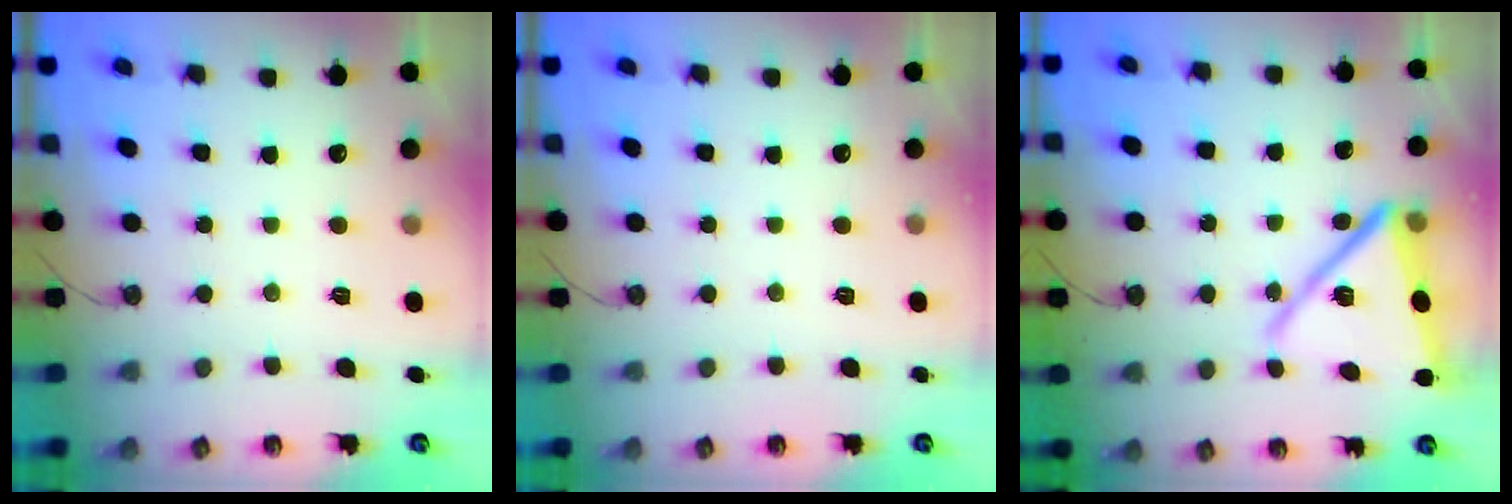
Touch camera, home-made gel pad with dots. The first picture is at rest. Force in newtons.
{"total": 0.0}
{"total": 18.2, "press": 18.1, "slide": 1.4}